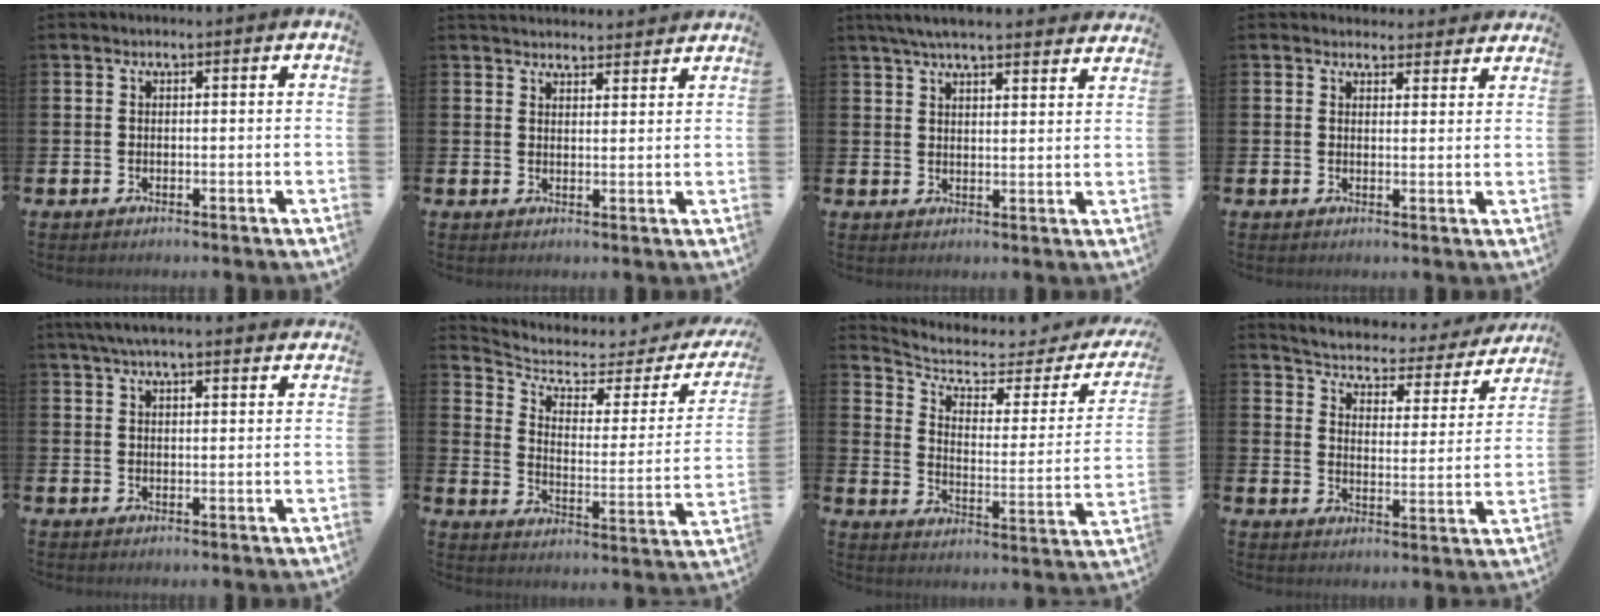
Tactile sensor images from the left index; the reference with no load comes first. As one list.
[{"total": 3.4, "force": [3.3, 0.6, 0.0], "torque": [0.004, -0.020, 0.059]}, {"total": 5.8, "force": [5.4, 0.7, 1.9], "torque": [-0.046, -0.017, 0.099]}, {"total": 3.1, "force": [2.9, 1.0, -0.2], "torque": [0.010, -0.015, 0.050]}, {"total": 4.9, "force": [4.6, 0.6, 1.8], "torque": [-0.042, -0.010, 0.084]}, {"total": 4.6, "force": [3.7, 2.0, 2.0], "torque": [-0.065, -0.034, 0.054]}, {"total": 5.2, "force": [4.1, 2.1, 2.3], "torque": [-0.065, -0.039, 0.060]}, {"total": 3.7, "force": [3.4, 1.3, 0.7], "torque": [-0.037, -0.033, 0.047]}]